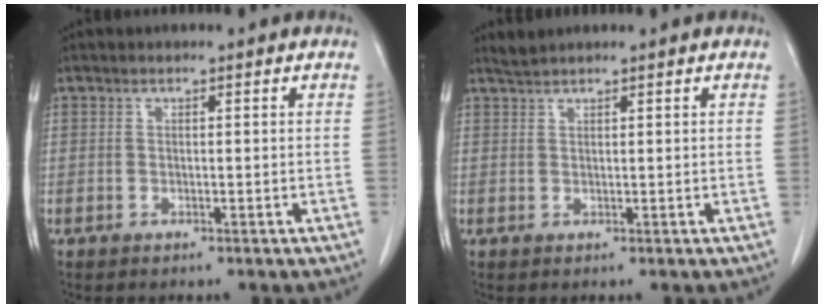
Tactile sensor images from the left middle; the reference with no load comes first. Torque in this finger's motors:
{"motor_torque": [0.08, -0.09, -0.03, 0.00]}